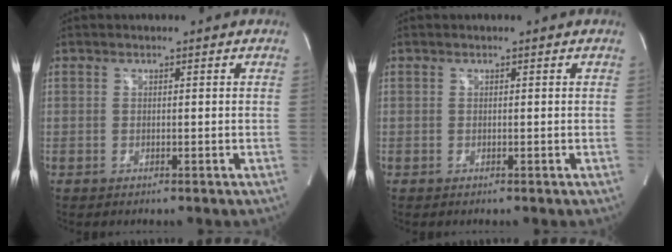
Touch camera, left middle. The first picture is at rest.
{"total": 0.0}